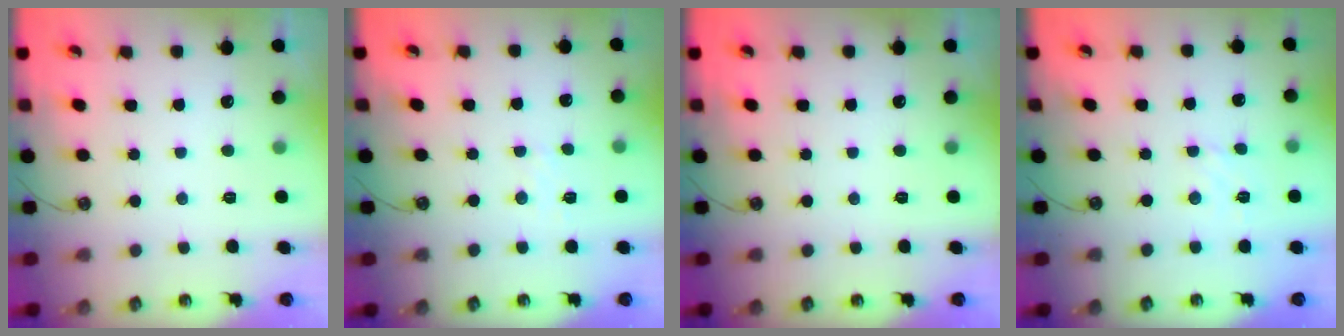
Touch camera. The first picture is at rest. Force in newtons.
{"total": 5.4, "press": 5.3, "slide": 0.6}
{"total": 0.0}
{"total": 1.8, "press": 1.7, "slide": 0.5}